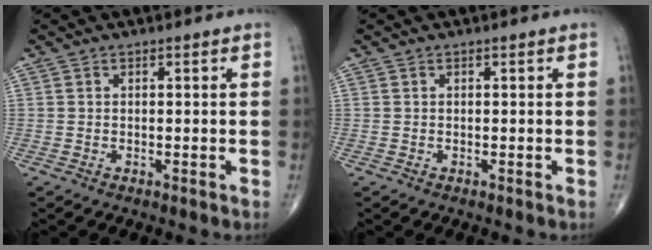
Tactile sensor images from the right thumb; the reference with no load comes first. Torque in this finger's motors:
{"motor_torque": [0.00, 0.00, -0.05, 0.05, 0.01]}